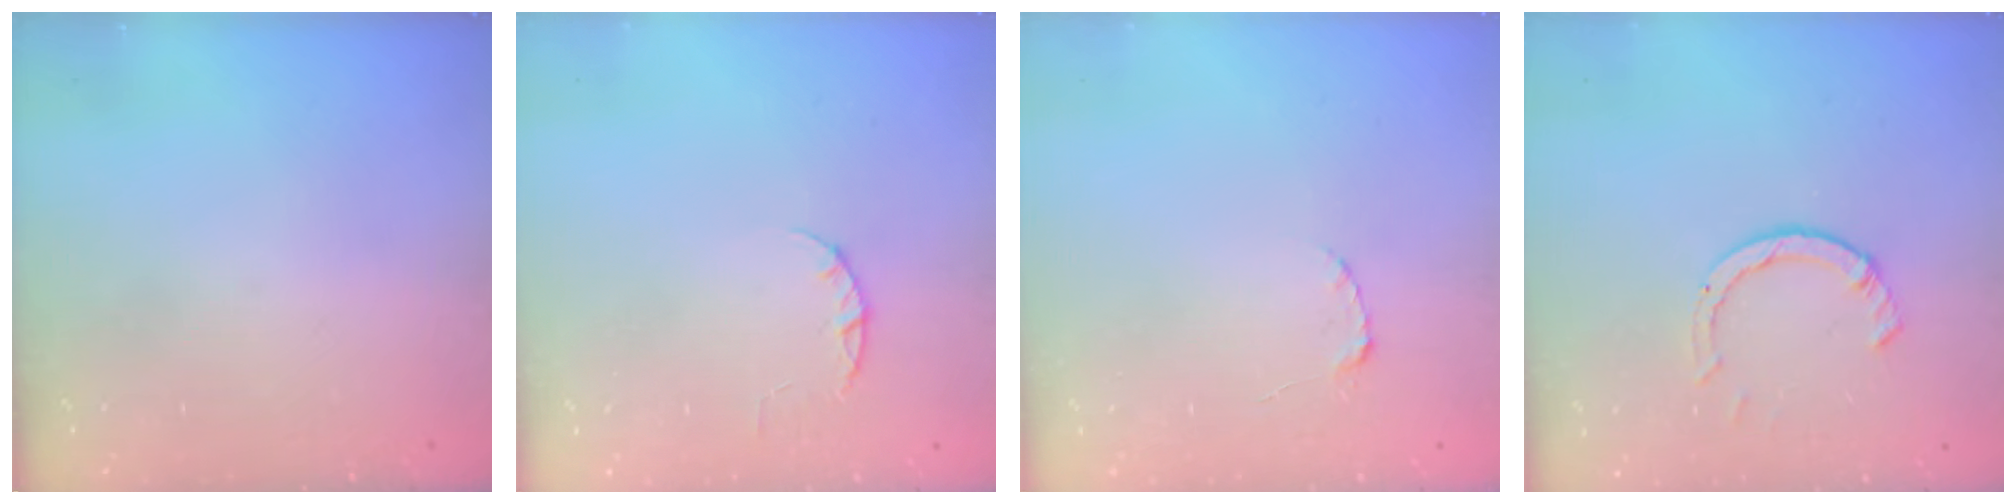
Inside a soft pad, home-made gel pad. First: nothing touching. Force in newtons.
{"total": 2.4, "press": 2.3, "slide": 0.4}
{"total": 2.2, "press": 2.2, "slide": 0.3}
{"total": 4.2, "press": 4.1, "slide": 0.4}